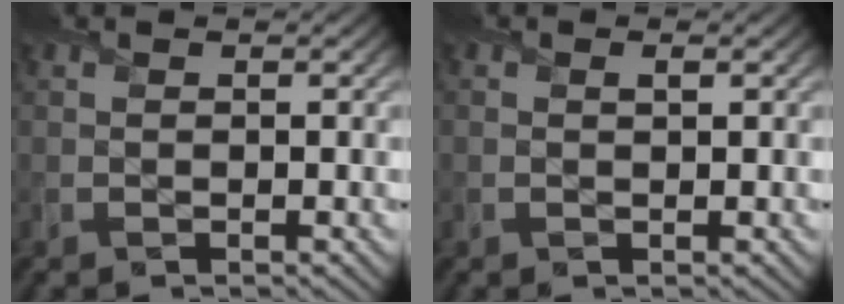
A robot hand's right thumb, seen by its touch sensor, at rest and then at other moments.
{"total": 0.6, "force": [0.4, 0.2, 0.4], "torque": [-0.005, 0.000, 0.003]}